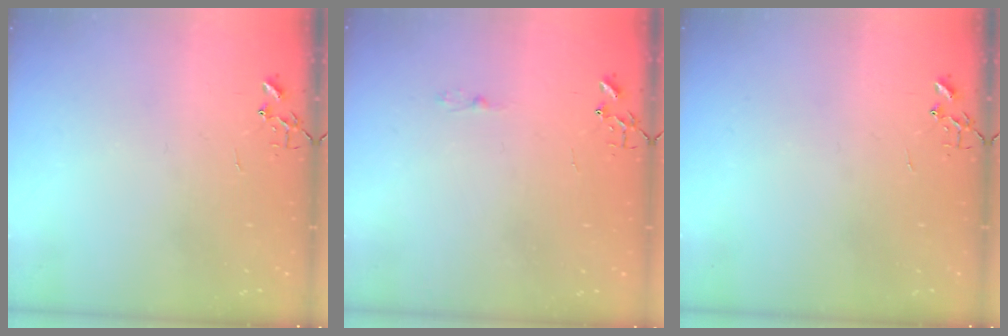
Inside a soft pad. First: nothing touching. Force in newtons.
{"total": 2.5, "press": 2.5, "slide": 0.3}
{"total": 0.0}